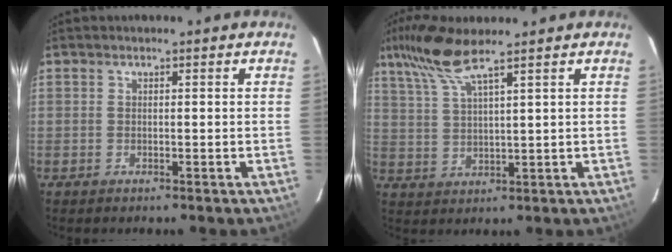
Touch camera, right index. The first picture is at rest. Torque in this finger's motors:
{"motor_torque": [0.10, 0.24, 0.17, 0.12]}